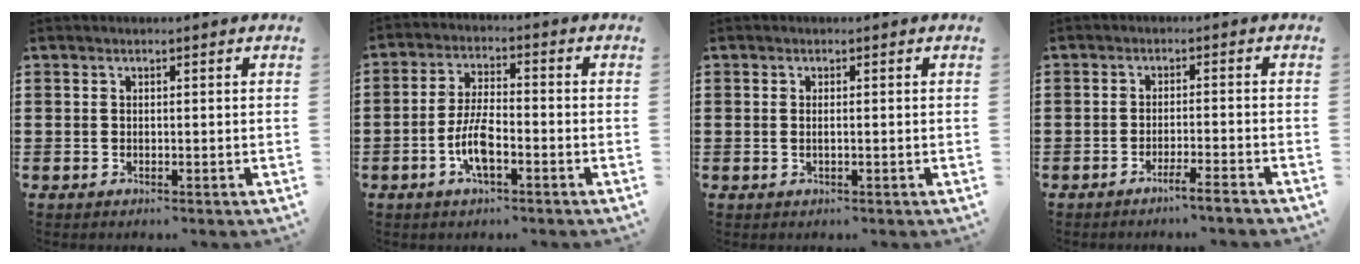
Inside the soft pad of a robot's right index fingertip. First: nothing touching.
{"total": 6.5, "force": [-2.4, 2.2, 5.6], "torque": [-0.129, -0.004, -0.053]}
{"total": 0.7, "force": [0.0, 0.1, 0.7], "torque": [-0.013, -0.002, 0.001]}
{"total": 3.1, "force": [-2.6, -0.4, 1.5], "torque": [-0.024, -0.004, -0.050]}